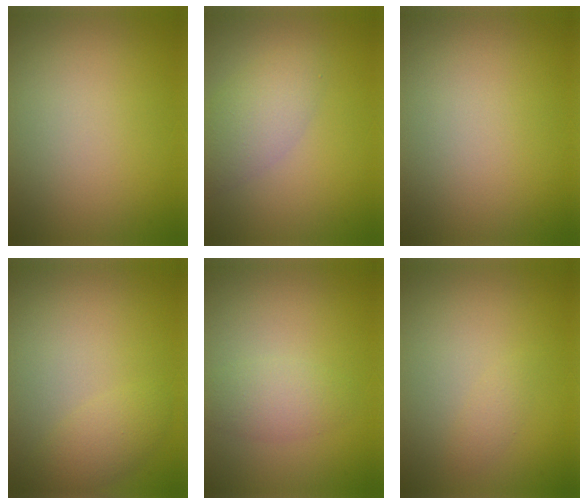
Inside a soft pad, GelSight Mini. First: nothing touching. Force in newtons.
{"total": 3.5, "press": 3.5, "slide": 0.1}
{"total": 0.0}
{"total": 2.3, "press": 2.3, "slide": 0.1}
{"total": 2.4, "press": 2.4, "slide": 0.0}
{"total": 0.8, "press": 0.8, "slide": 0.0}